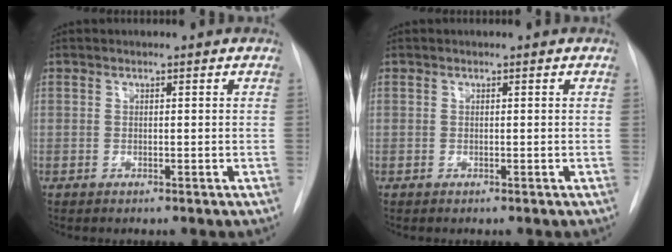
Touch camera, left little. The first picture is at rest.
{"total": 0.0}